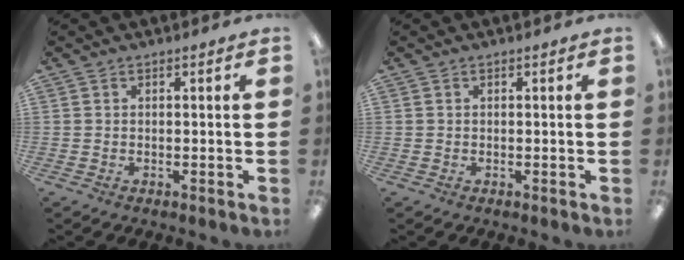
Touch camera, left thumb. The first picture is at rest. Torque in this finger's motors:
{"motor_torque": [-0.09, -0.05, 0.12, -0.13, 0.00]}